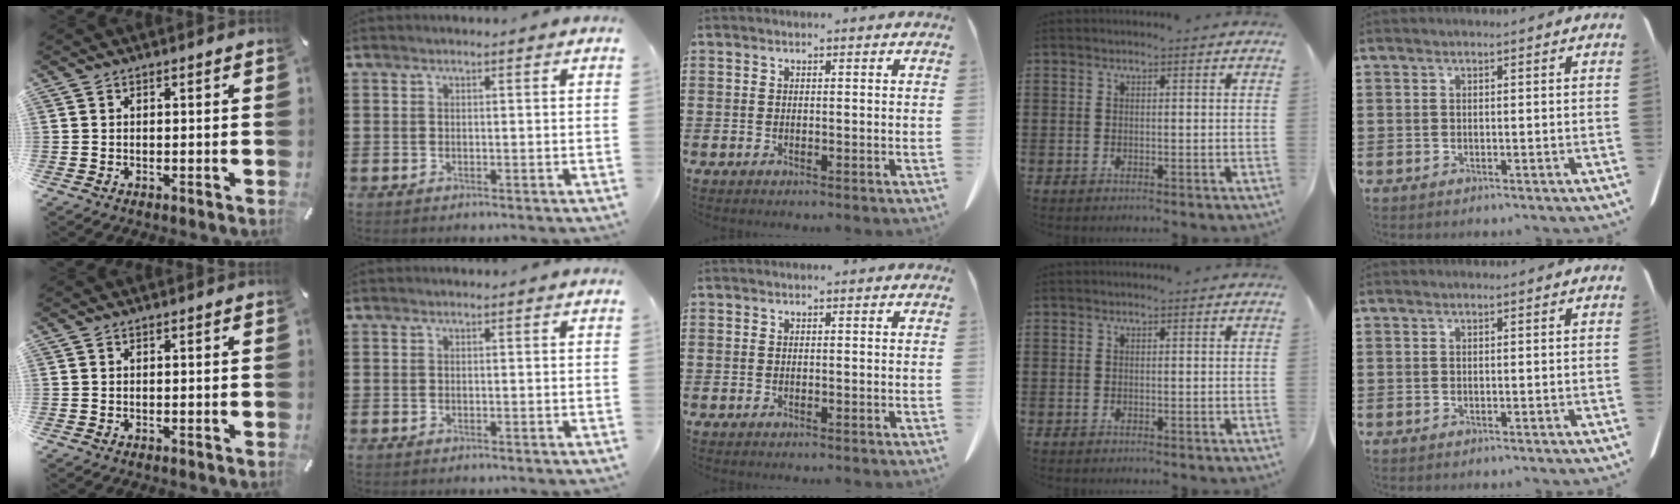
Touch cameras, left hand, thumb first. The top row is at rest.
{}